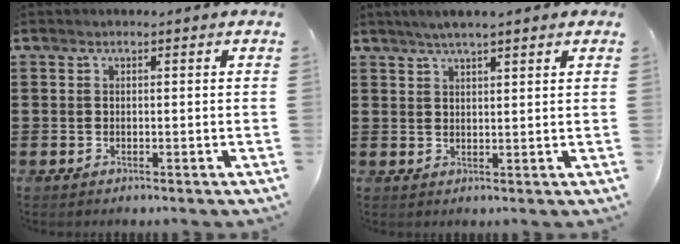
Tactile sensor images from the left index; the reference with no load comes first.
{"total": 3.1, "force": [2.4, 0.4, 2.0], "torque": [-0.043, 0.004, 0.043]}